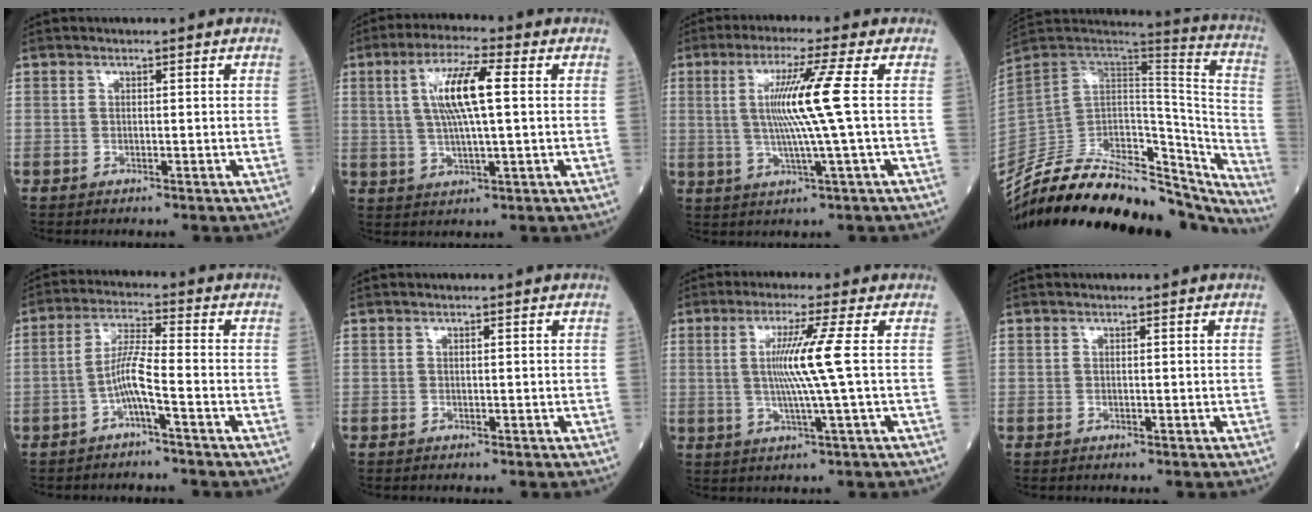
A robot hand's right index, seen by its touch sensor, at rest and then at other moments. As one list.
[{"total": 9.5, "force": [1.9, 1.1, 9.2], "torque": [-0.183, 0.009, 0.035]}, {"total": 9.2, "force": [1.0, -2.1, 8.9], "torque": [-0.172, 0.002, 0.025]}, {"total": 37.7, "force": [-32.9, 10.5, 15.0], "torque": [-0.215, -0.023, -0.468]}, {"total": 5.2, "force": [-2.3, -0.1, 4.7], "torque": [-0.094, 0.012, -0.046]}, {"total": 0.0}, {"total": 7.4, "force": [0.6, -2.0, 7.1], "torque": [-0.138, -0.003, 0.017]}, {"total": 0.0}]